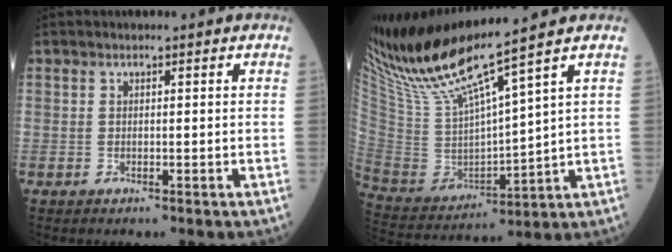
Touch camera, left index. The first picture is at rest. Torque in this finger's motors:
{"motor_torque": [0.51, -1.45, 0.17, 0.16]}